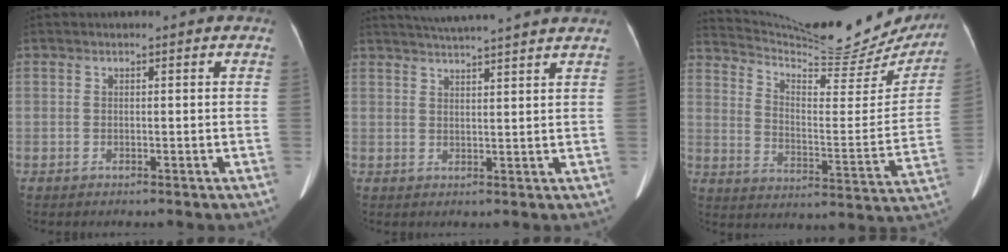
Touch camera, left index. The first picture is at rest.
{"total": 10.8, "force": [9.8, -0.9, 4.5], "torque": [-0.078, 0.020, 0.128]}
{"total": 25.0, "force": [23.0, 4.3, 8.8], "torque": [-0.144, -0.052, 0.308]}